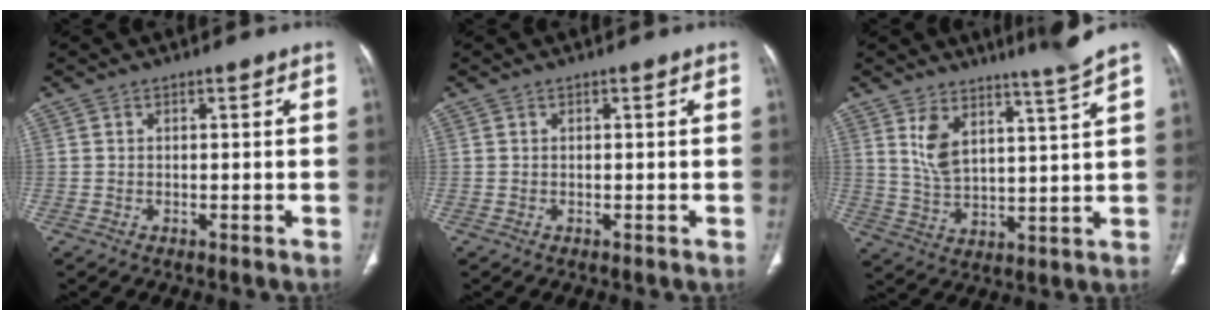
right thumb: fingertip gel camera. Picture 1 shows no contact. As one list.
[{"total": 0.0}, {"total": 9.1, "force": [6.5, 0.7, 6.4], "torque": [-0.113, -0.056, 0.123]}]